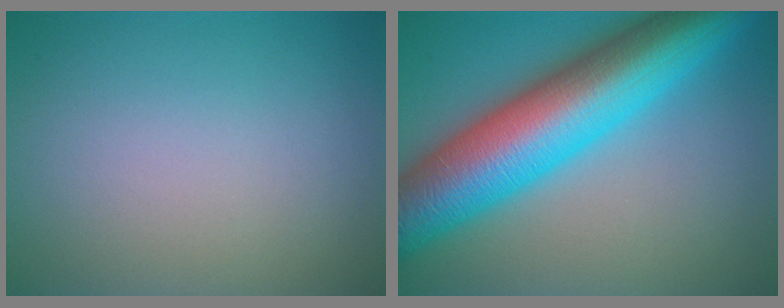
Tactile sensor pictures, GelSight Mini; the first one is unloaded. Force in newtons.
{"total": 14.3, "press": 14.3, "slide": 0.3}